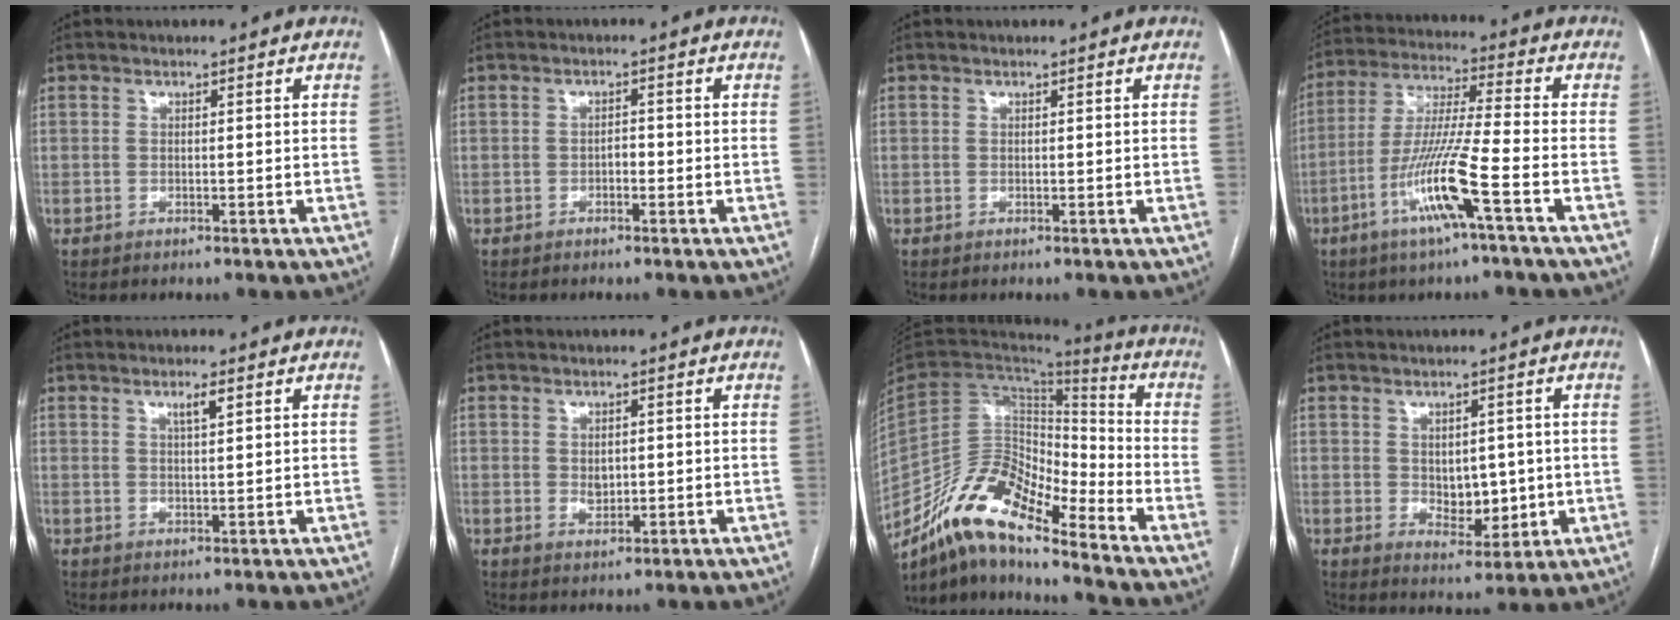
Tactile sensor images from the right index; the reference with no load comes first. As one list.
[{"total": 1.4, "force": [-0.6, 0.7, 1.0], "torque": [-0.011, 0.005, -0.012]}, {"total": 0.0}, {"total": 12.4, "force": [-5.4, -0.6, 11.2], "torque": [-0.226, -0.008, -0.107]}, {"total": 2.1, "force": [1.2, 0.1, 1.7], "torque": [-0.034, -0.002, 0.021]}, {"total": 2.3, "force": [0.2, 1.6, 1.6], "torque": [-0.027, -0.003, 0.008]}, {"total": 14.5, "force": [-11.3, 4.0, 8.2], "torque": [-0.141, 0.033, -0.206]}, {"total": 5.9, "force": [0.1, 3.6, 4.7], "torque": [-0.063, -0.002, 0.016]}]